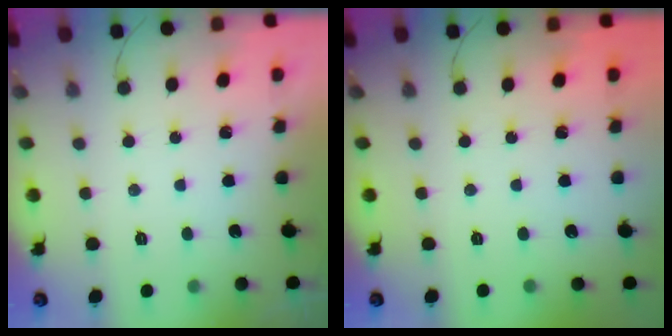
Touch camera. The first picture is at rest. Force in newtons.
{"total": 0.0}